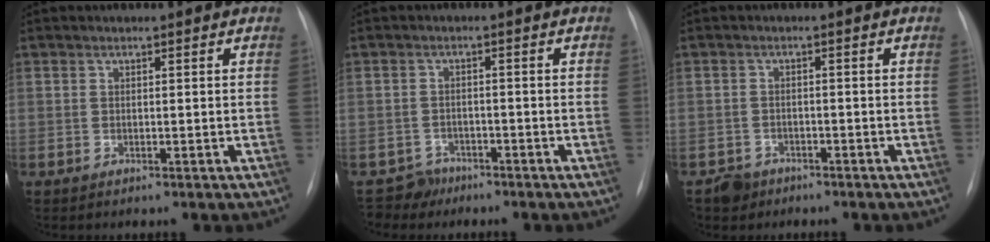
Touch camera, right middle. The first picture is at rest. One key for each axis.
{"total": 3.1, "fx": -2.4, "fy": 1.7, "fz": -0.9, "tx": 0.015, "ty": 0.003, "tz": -0.043}
{"total": 2.7, "fx": -1.9, "fy": 2.0, "fz": -0.1, "tx": -0.003, "ty": 0.008, "tz": -0.030}